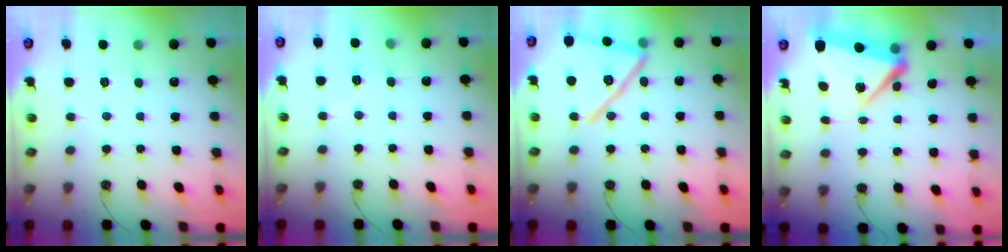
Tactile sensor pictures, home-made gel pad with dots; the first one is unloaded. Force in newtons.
{"total": 5.4, "press": 5.2, "slide": 1.4}
{"total": 19.4, "press": 16.5, "slide": 10.3}
{"total": 6.7, "press": 6.6, "slide": 1.3}